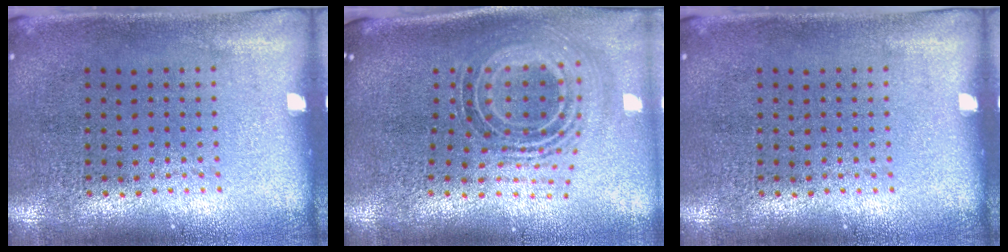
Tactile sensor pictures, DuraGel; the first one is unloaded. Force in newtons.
{"total": 1.6, "press": 1.3, "slide": 0.9}
{"total": 0.0}